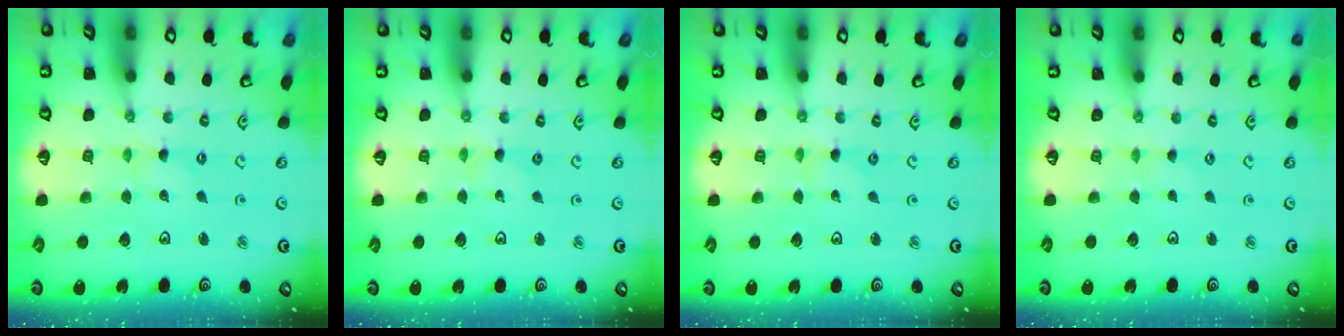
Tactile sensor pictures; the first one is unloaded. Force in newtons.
{"total": 0.0}
{"total": 0.0}
{"total": 0.0}